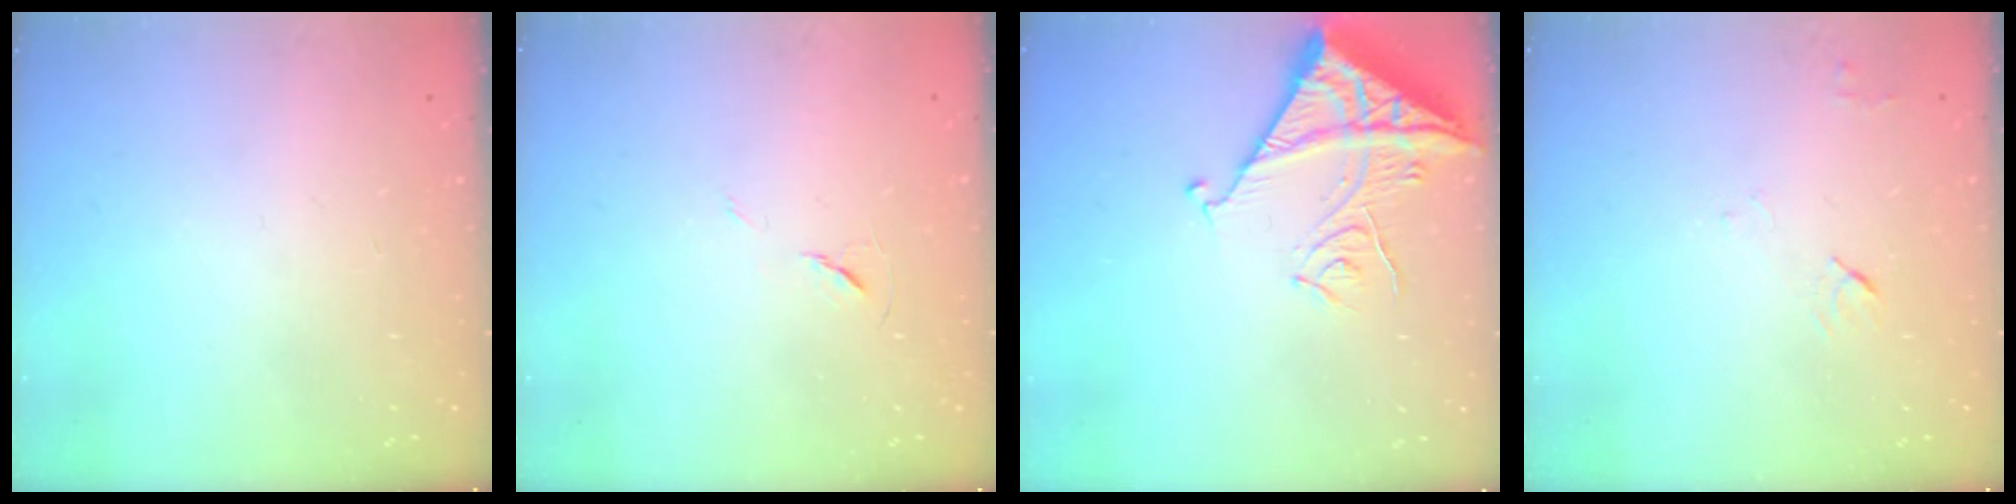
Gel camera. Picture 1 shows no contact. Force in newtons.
{"total": 6.0, "press": 5.5, "slide": 2.3}
{"total": 13.7, "press": 13.6, "slide": 1.1}
{"total": 4.6, "press": 4.5, "slide": 0.6}